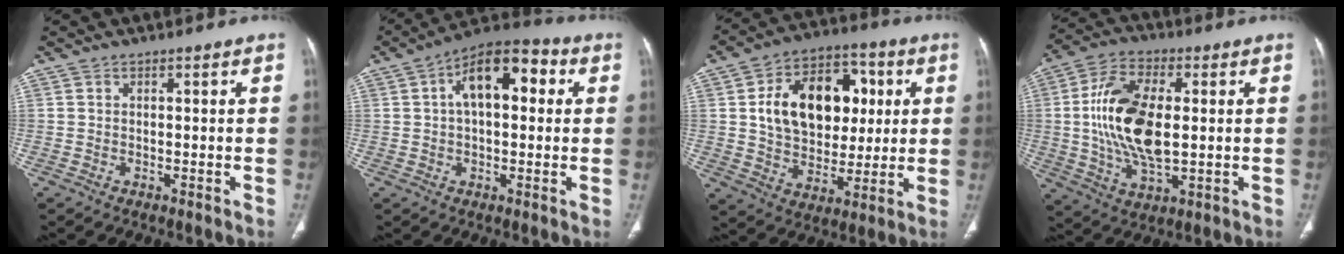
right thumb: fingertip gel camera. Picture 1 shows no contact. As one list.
[{"total": 13.0, "force": [2.9, 6.8, 10.7], "torque": [-0.146, 0.029, 0.036]}, {"total": 20.0, "force": [3.9, 13.9, 13.8], "torque": [-0.181, 0.010, 0.068]}, {"total": 16.6, "force": [0.8, 8.4, 14.3], "torque": [-0.281, 0.001, 0.017]}]